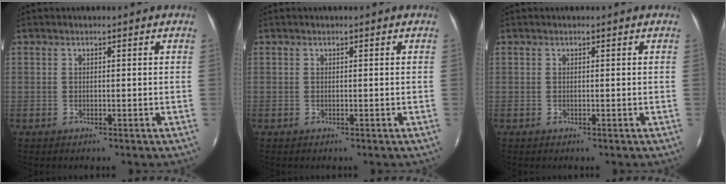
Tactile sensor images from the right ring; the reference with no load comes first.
{"total": 0.0}
{"total": 0.0}